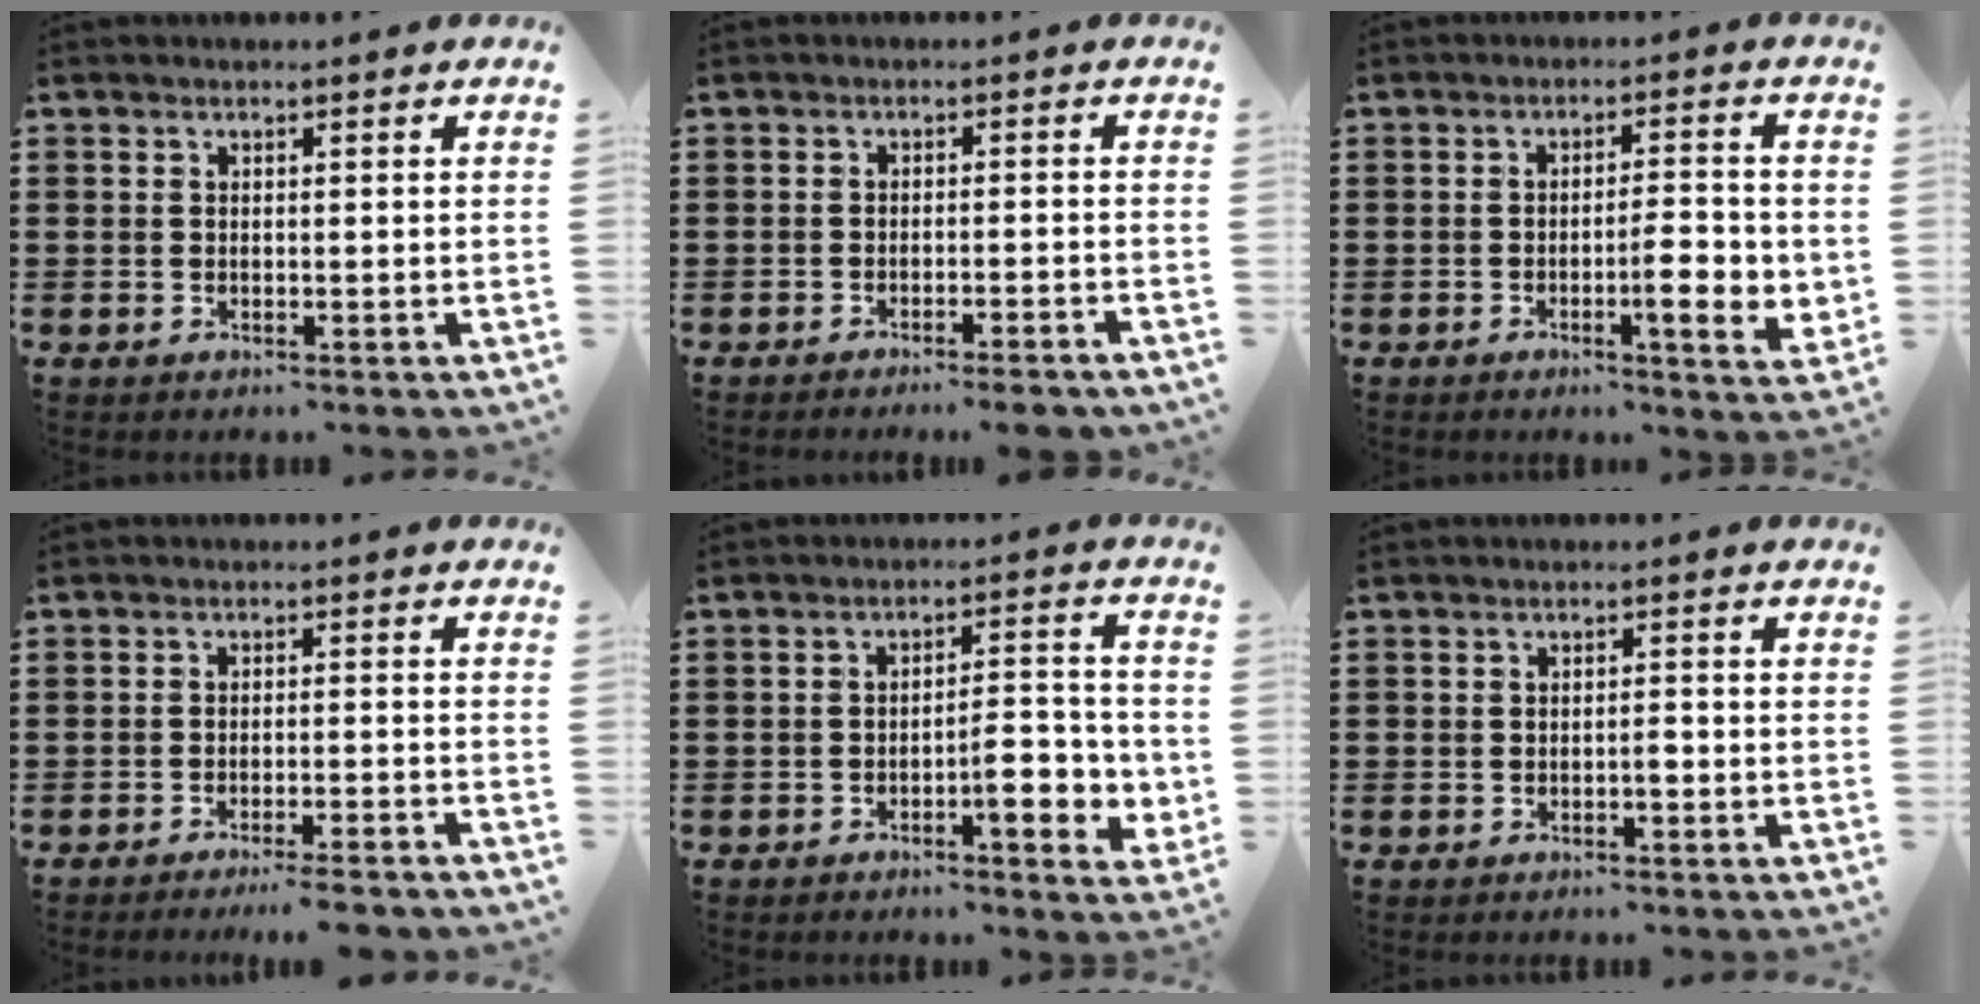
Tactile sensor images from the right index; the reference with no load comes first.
{"total": 2.8, "force": [-2.4, -0.4, 1.3], "torque": [-0.023, -0.004, -0.046]}
{"total": 6.4, "force": [-1.3, 1.4, 6.1], "torque": [-0.086, -0.007, -0.025]}
{"total": 3.0, "force": [-2.7, -0.4, 1.2], "torque": [-0.020, -0.005, -0.052]}
{"total": 6.6, "force": [-2.4, 2.0, 5.8], "torque": [-0.077, -0.002, -0.042]}
{"total": 1.5, "force": [-0.7, 0.6, 1.2], "torque": [-0.023, -0.001, -0.012]}